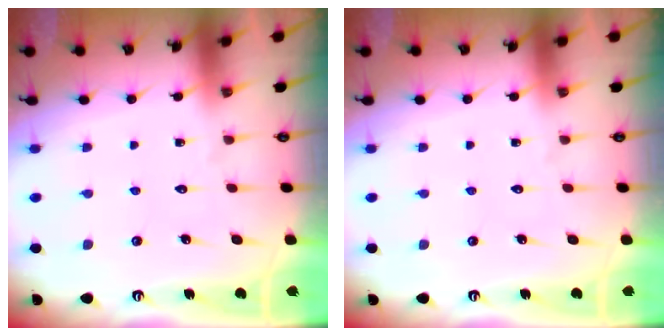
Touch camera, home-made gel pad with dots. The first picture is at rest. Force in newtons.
{"total": 0.0}